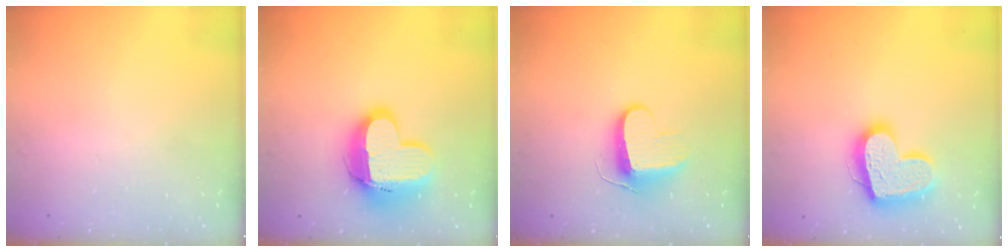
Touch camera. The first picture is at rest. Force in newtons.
{"total": 15.3, "press": 15.2, "slide": 1.2}
{"total": 9.3, "press": 9.3, "slide": 0.3}
{"total": 17.5, "press": 17.4, "slide": 1.6}